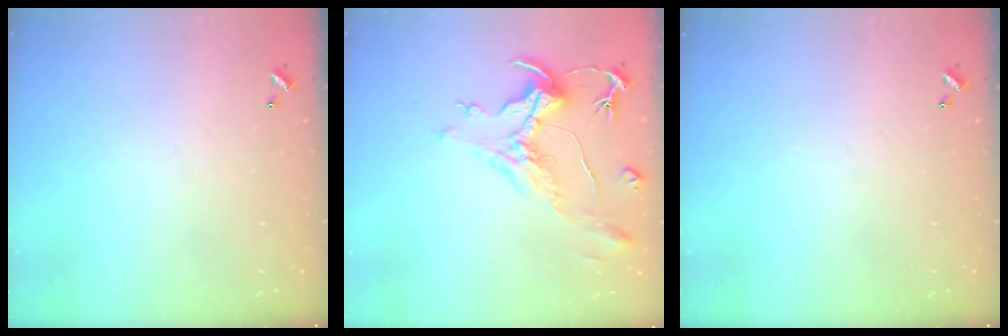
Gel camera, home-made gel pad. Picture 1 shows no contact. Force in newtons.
{"total": 1.7, "press": 1.3, "slide": 1.2}
{"total": 0.0}